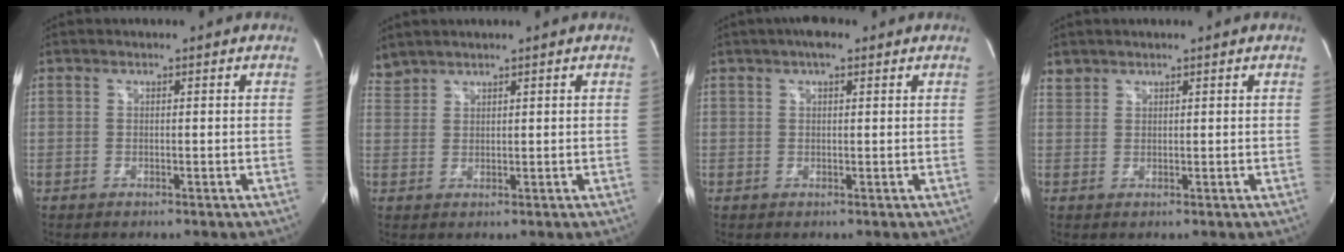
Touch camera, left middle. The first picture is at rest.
{"total": 2.4, "force": [2.4, 0.2, -0.1], "torque": [-0.009, 0.016, 0.056]}
{"total": 2.9, "force": [1.9, 1.2, 1.8], "torque": [-0.030, 0.013, 0.028]}
{"total": 1.4, "force": [1.3, 0.6, -0.2], "torque": [0.004, 0.007, 0.025]}